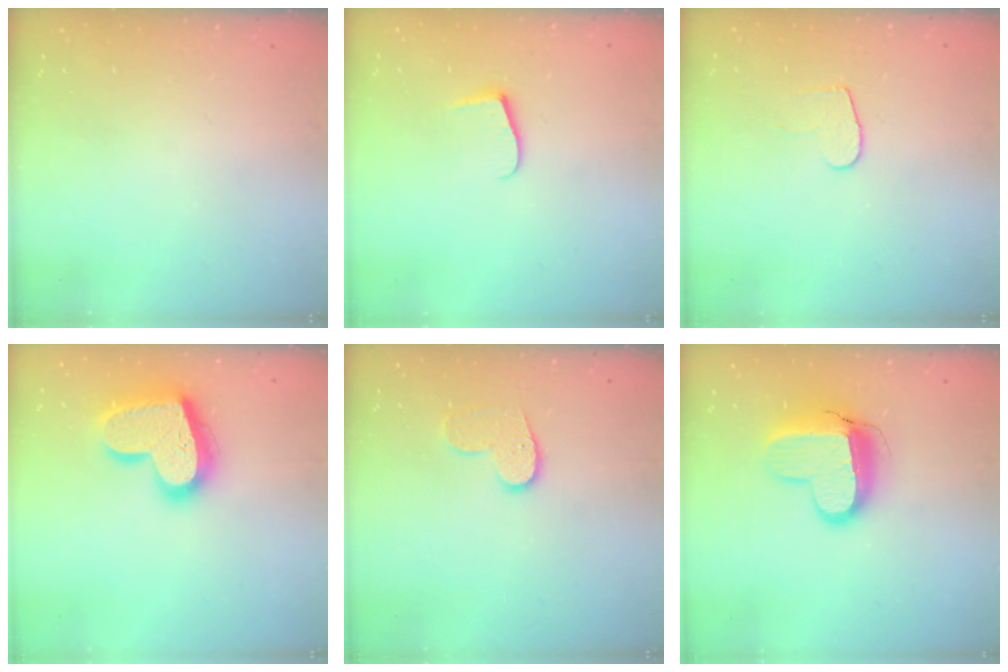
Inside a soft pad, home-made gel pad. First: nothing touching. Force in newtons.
{"total": 5.5, "press": 5.5, "slide": 0.5}
{"total": 6.3, "press": 6.3, "slide": 0.6}
{"total": 20.4, "press": 20.3, "slide": 1.7}
{"total": 8.2, "press": 8.2, "slide": 0.2}
{"total": 13.3, "press": 13.3, "slide": 1.0}